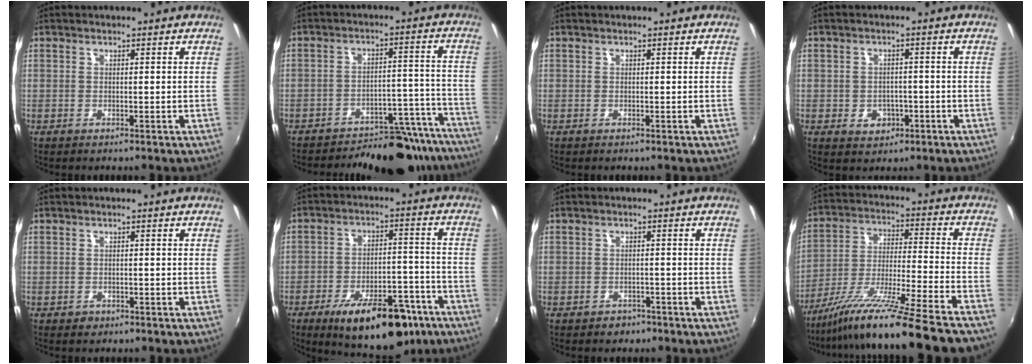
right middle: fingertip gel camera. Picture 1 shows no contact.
{"total": 18.4, "force": [-16.6, 5.8, 5.4], "torque": [-0.055, 0.041, -0.195]}
{"total": 0.0}
{"total": 4.6, "force": [-1.8, 3.8, 1.9], "torque": [-0.042, 0.001, -0.018]}
{"total": 1.0, "force": [-0.6, 0.8, 0.1], "torque": [-0.003, -0.003, -0.007]}
{"total": 18.0, "force": [-11.6, 7.6, 11.6], "torque": [-0.179, 0.001, -0.154]}
{"total": 2.5, "force": [-1.8, 1.7, 0.3], "torque": [-0.012, -0.001, -0.025]}
{"total": 22.8, "force": [-19.0, -2.7, 12.4], "torque": [-0.200, -0.070, -0.311]}